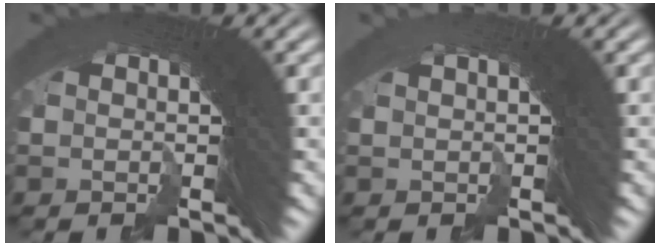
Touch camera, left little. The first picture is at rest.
{"total": 1.5, "force": [0.1, -1.1, -0.9], "torque": [0.020, 0.000, 0.006]}